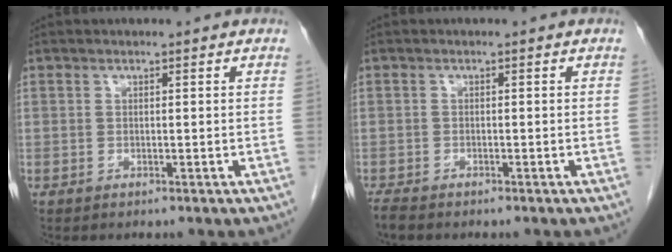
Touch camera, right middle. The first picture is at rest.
{"total": 1.9, "force": [-1.7, 0.3, 0.8], "torque": [-0.021, -0.006, -0.029]}